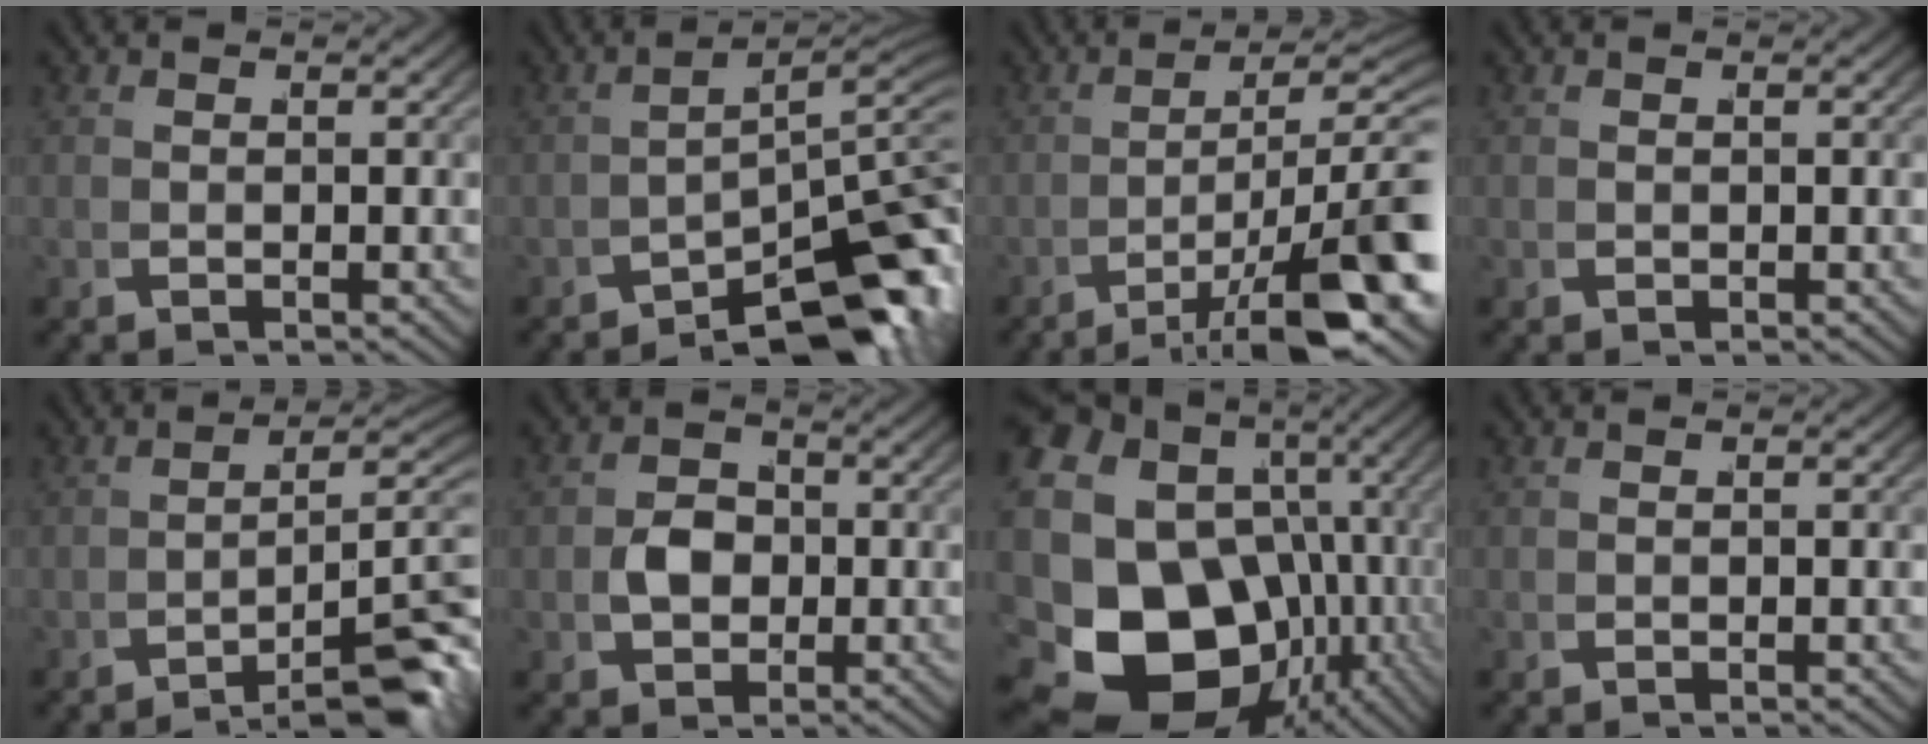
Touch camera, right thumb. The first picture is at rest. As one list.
[{"total": 12.4, "force": [-4.3, 6.3, 9.8], "torque": [-0.140, -0.043, -0.045]}, {"total": 8.2, "force": [-1.5, 3.8, 7.2], "torque": [-0.111, -0.020, -0.009]}, {"total": 0.0}, {"total": 10.0, "force": [-3.9, 4.8, 7.8], "torque": [-0.106, -0.026, -0.047]}, {"total": 4.0, "force": [-0.1, 3.3, 2.2], "torque": [-0.048, -0.007, 0.006]}, {"total": 23.2, "force": [-2.9, 18.5, 13.8], "torque": [-0.285, -0.075, -0.027]}, {"total": 0.0}]